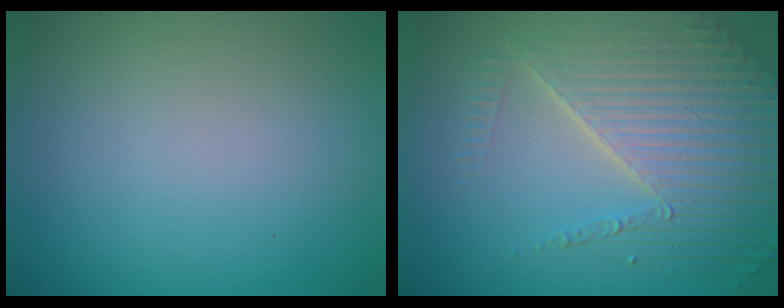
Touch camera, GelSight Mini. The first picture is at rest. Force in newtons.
{"total": 7.2, "press": 5.2, "slide": 5.1}